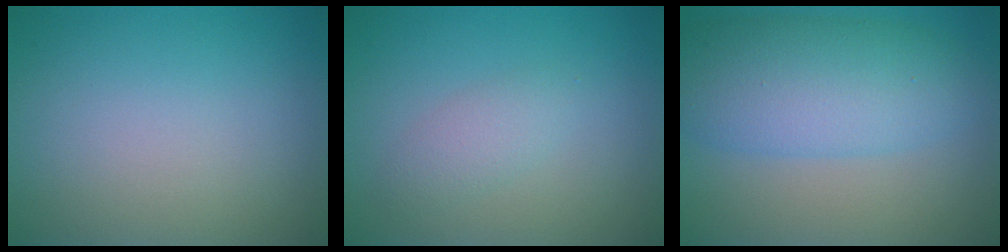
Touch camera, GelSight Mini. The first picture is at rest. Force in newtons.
{"total": 1.7, "press": 1.7, "slide": 0.1}
{"total": 7.2, "press": 7.2, "slide": 0.3}